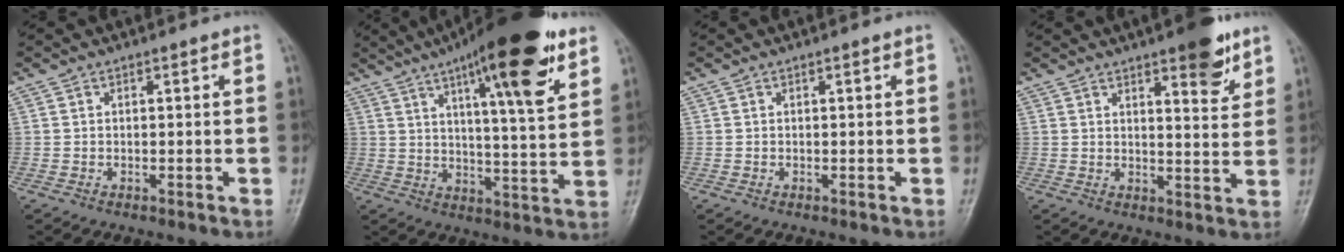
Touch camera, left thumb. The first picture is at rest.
{"total": 20.4, "force": [11.4, 4.1, 16.4], "torque": [-0.229, -0.036, 0.171]}
{"total": 0.0}
{"total": 8.3, "force": [5.2, 2.5, 6.0], "torque": [-0.065, -0.030, 0.070]}